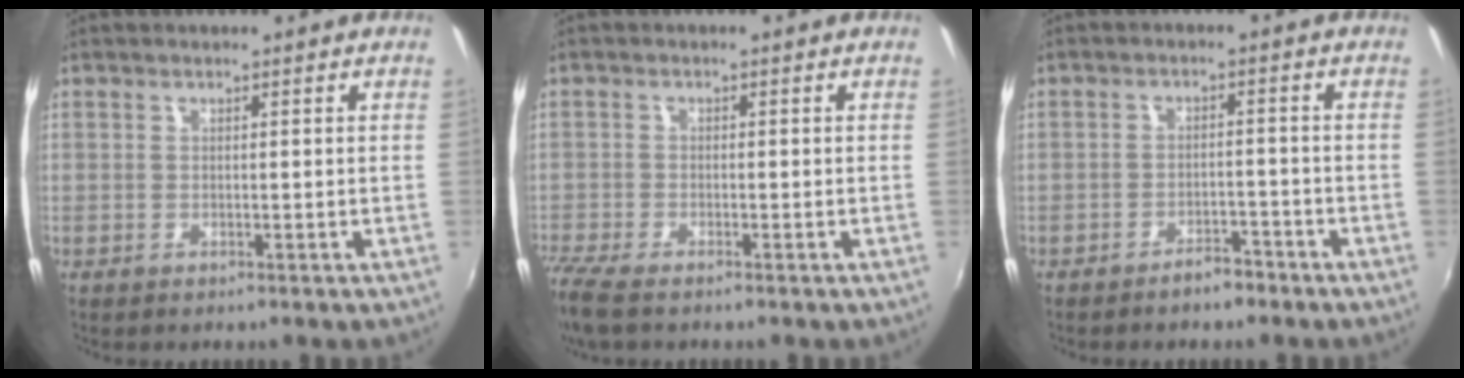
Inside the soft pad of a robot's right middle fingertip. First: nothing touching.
{"total": 5.5, "force": [-4.3, 1.0, 3.2], "torque": [-0.089, -0.024, -0.086]}
{"total": 3.4, "force": [-2.9, 1.2, 1.3], "torque": [-0.032, 0.006, -0.038]}